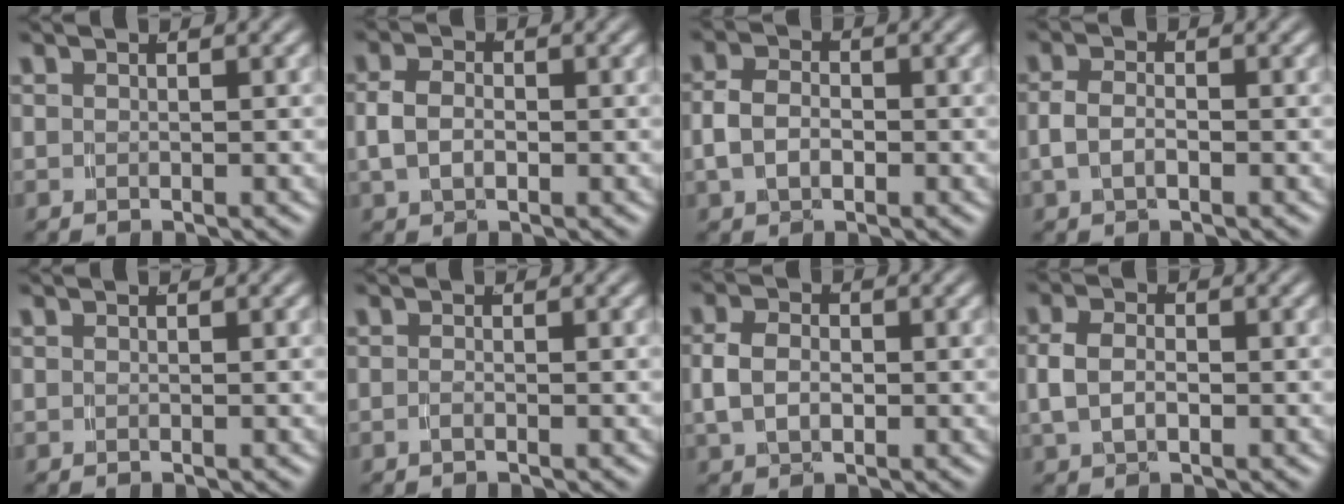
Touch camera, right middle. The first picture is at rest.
{"total": 3.0, "force": [-0.3, 2.1, 2.1], "torque": [-0.050, -0.002, -0.008]}
{"total": 3.4, "force": [-0.6, 2.5, 2.3], "torque": [-0.053, -0.002, -0.013]}
{"total": 2.7, "force": [-0.6, 1.7, 1.9], "torque": [-0.044, -0.001, -0.014]}
{"total": 0.0}
{"total": 0.5, "force": [-0.5, -0.1, 0.2], "torque": [-0.002, 0.001, -0.014]}
{"total": 3.2, "force": [-0.2, 2.3, 2.2], "torque": [-0.054, -0.003, -0.004]}
{"total": 3.2, "force": [-0.3, 2.2, 2.3], "torque": [-0.055, -0.002, -0.006]}